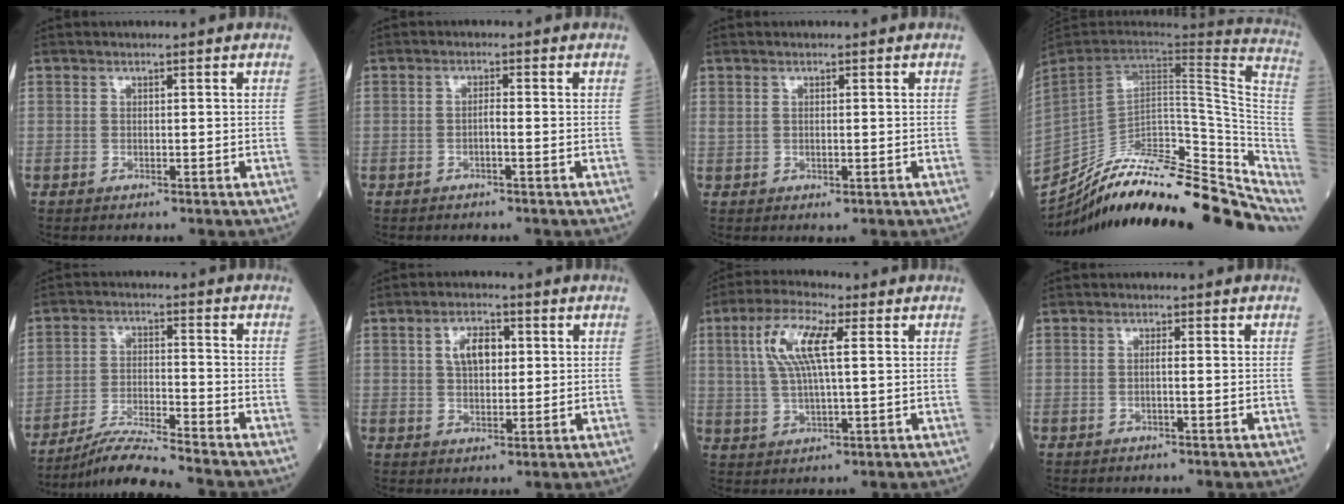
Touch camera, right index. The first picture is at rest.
{"total": 1.1, "force": [-0.3, 0.1, 1.1], "torque": [-0.021, 0.003, -0.004]}
{"total": 1.6, "force": [0.4, 0.7, 1.4], "torque": [-0.038, 0.005, 0.018]}
{"total": 30.7, "force": [-25.3, 8.5, 15.2], "torque": [-0.170, -0.005, -0.353]}
{"total": 8.2, "force": [-7.6, -1.3, 2.9], "torque": [-0.055, -0.018, -0.140]}
{"total": 5.2, "force": [1.4, 2.7, 4.2], "torque": [-0.076, 0.010, 0.026]}
{"total": 9.1, "force": [2.5, 2.0, 8.5], "torque": [-0.181, 0.013, 0.050]}
{"total": 0.6, "force": [0.2, -0.1, 0.6], "torque": [-0.014, 0.001, 0.004]}